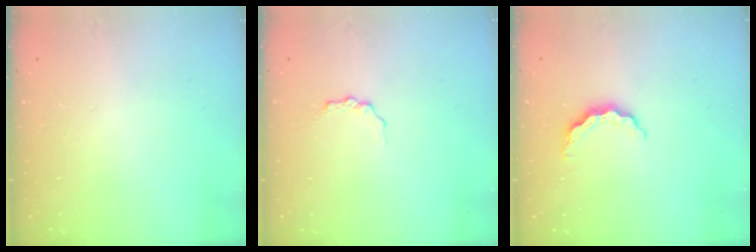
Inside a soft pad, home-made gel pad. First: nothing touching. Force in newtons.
{"total": 2.9, "press": 2.8, "slide": 0.5}
{"total": 5.6, "press": 5.6, "slide": 0.7}